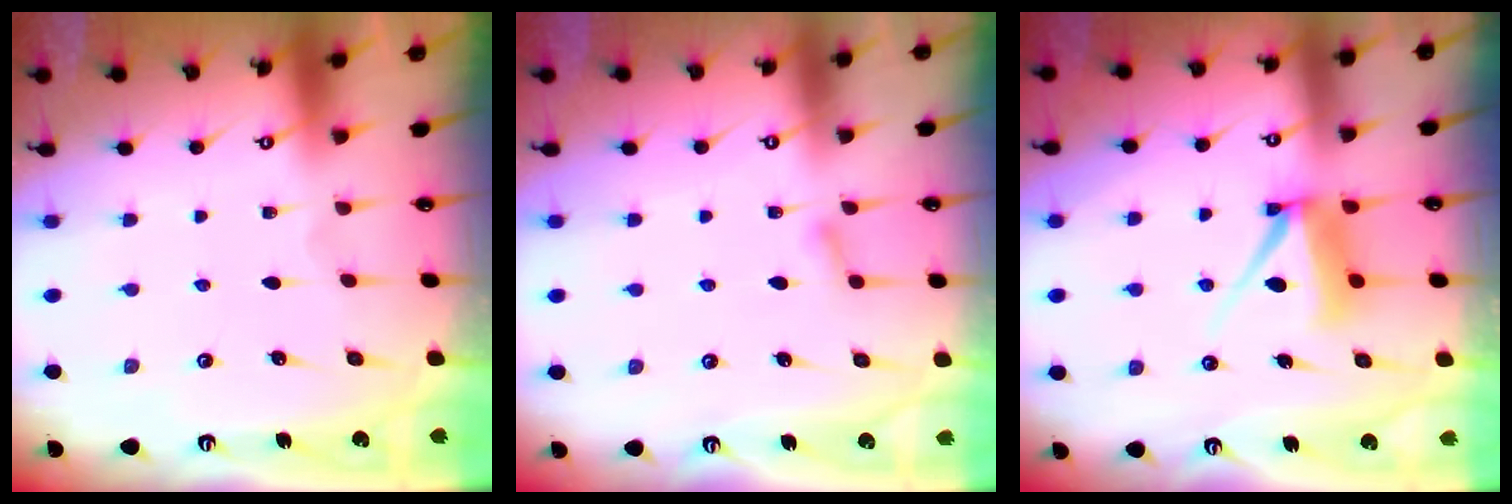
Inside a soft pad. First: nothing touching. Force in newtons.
{"total": 5.4, "press": 5.4, "slide": 0.8}
{"total": 8.2, "press": 8.1, "slide": 0.8}